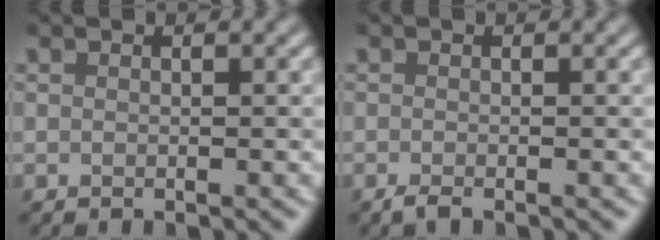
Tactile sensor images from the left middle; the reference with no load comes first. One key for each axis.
{"total": 1.0, "fx": -0.7, "fy": 0.1, "fz": 0.6, "tx": -0.011, "ty": -0.002, "tz": -0.014}